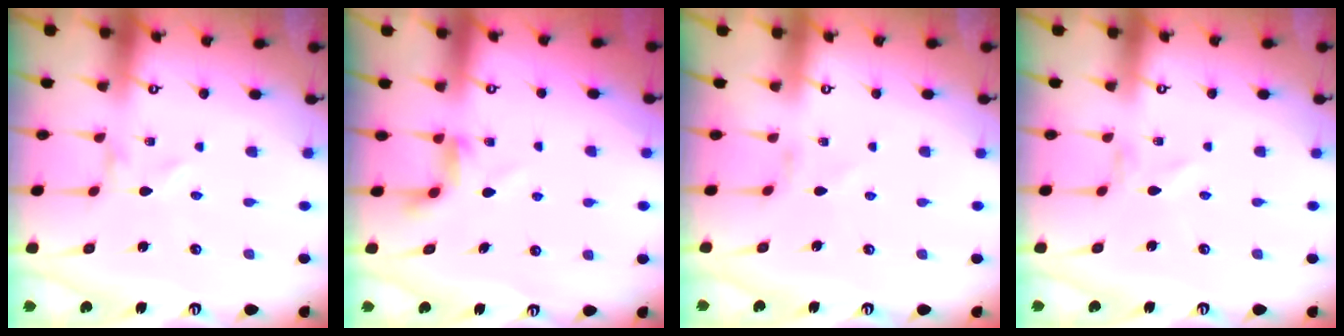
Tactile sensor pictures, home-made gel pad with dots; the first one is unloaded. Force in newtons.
{"total": 4.6, "press": 4.5, "slide": 1.2}
{"total": 2.6, "press": 2.6, "slide": 0.3}
{"total": 0.7, "press": 0.7, "slide": 0.1}